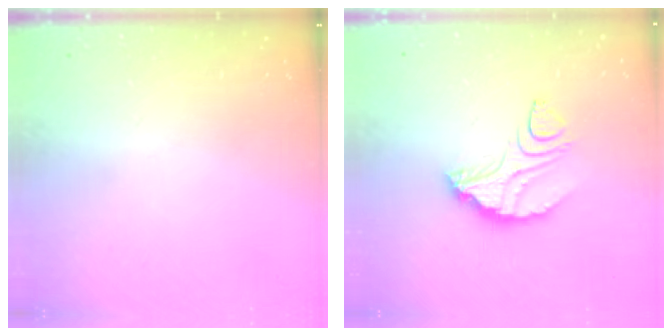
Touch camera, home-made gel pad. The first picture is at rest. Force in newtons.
{"total": 9.2, "press": 9.1, "slide": 0.6}